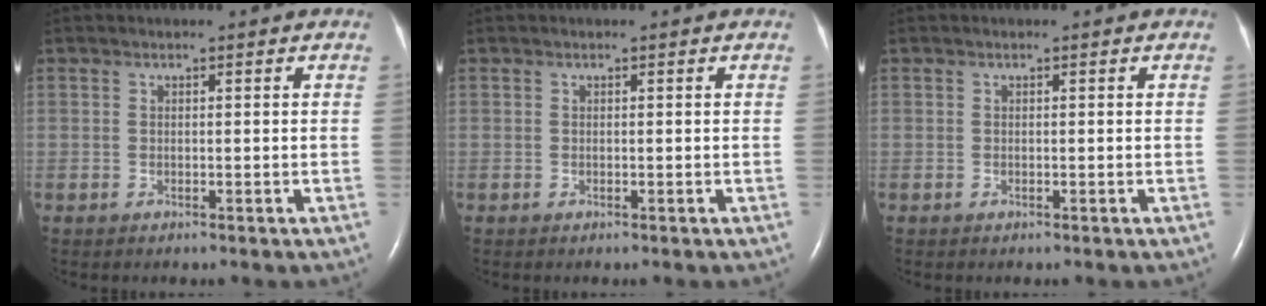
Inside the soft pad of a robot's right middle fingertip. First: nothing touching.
{"total": 0.0}
{"total": 0.0}